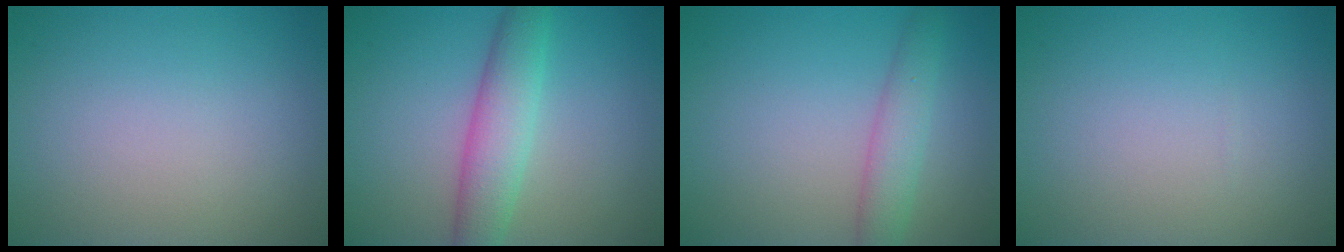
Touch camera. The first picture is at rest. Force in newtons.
{"total": 4.5, "press": 4.4, "slide": 0.3}
{"total": 2.9, "press": 2.9, "slide": 0.1}
{"total": 0.0}